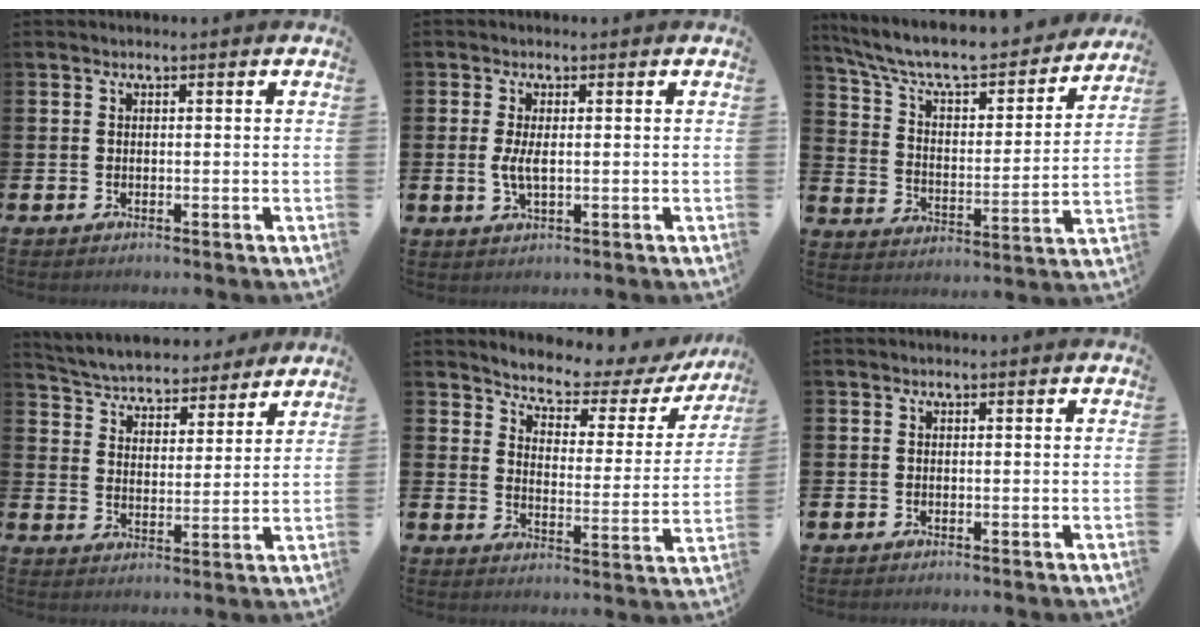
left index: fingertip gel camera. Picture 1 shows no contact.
{"total": 2.7, "force": [0.2, 1.0, 2.5], "torque": [-0.046, 0.003, 0.001]}
{"total": 8.5, "force": [7.5, 2.1, 3.3], "torque": [-0.094, -0.055, 0.123]}
{"total": 5.1, "force": [4.9, 1.2, 0.3], "torque": [-0.031, -0.042, 0.081]}
{"total": 5.3, "force": [5.0, 1.5, 1.0], "torque": [-0.046, -0.041, 0.080]}
{"total": 0.0}